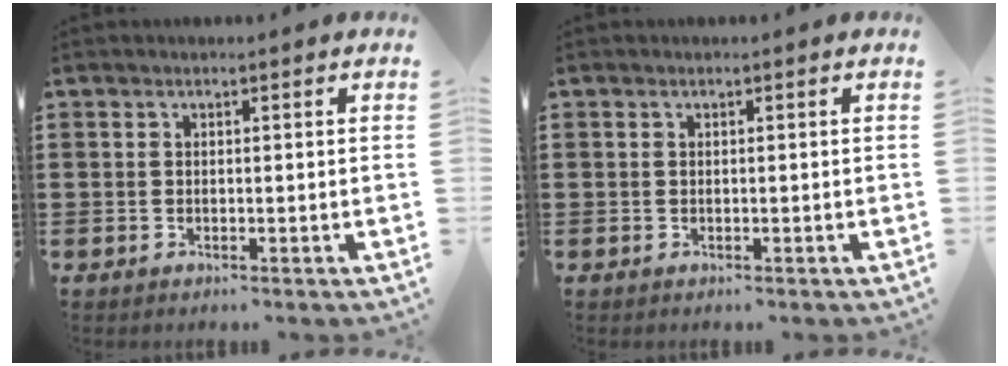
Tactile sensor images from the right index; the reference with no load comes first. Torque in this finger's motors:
{"motor_torque": [-1.42, 0.72, -1.05, -0.06]}